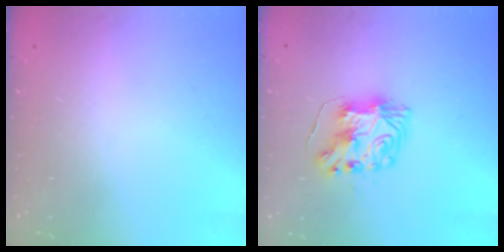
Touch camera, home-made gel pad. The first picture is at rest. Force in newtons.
{"total": 8.3, "press": 8.3, "slide": 0.2}